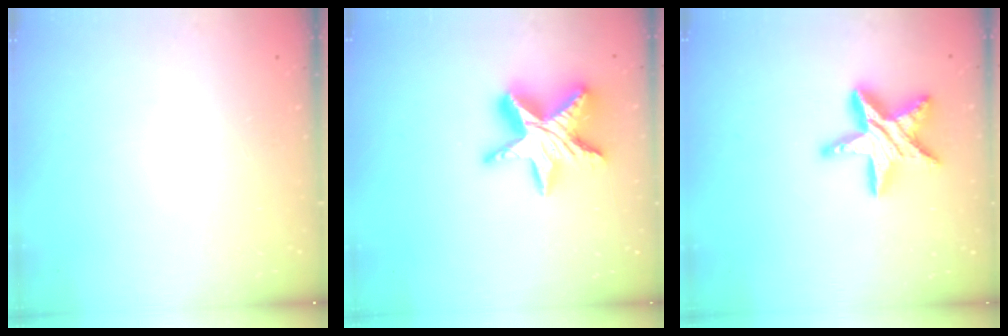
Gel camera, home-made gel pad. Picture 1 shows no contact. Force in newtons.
{"total": 16.5, "press": 16.5, "slide": 1.2}
{"total": 16.6, "press": 16.6, "slide": 1.4}